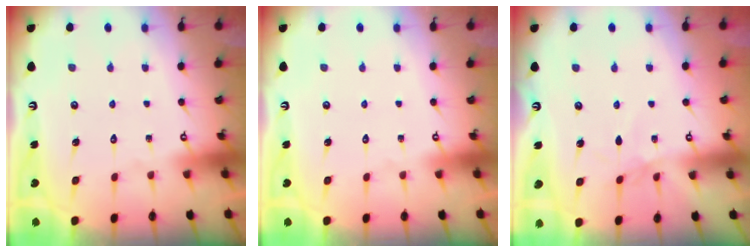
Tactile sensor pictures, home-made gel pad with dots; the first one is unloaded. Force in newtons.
{"total": 0.0}
{"total": 1.7, "press": 1.7, "slide": 0.4}